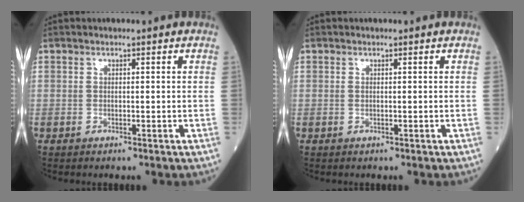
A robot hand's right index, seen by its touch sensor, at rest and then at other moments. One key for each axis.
{"total": 0.0}